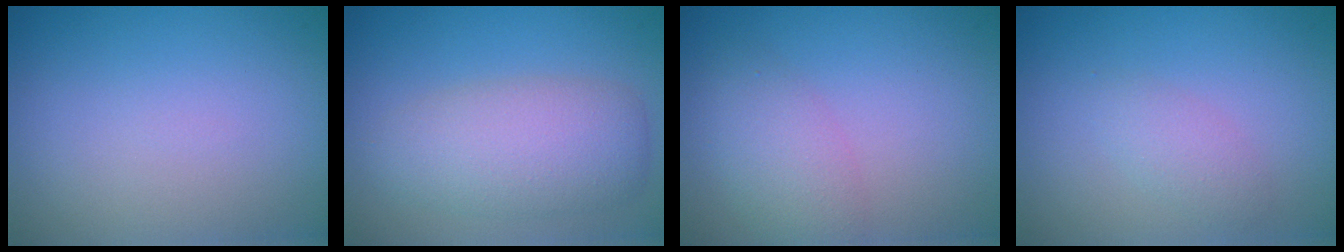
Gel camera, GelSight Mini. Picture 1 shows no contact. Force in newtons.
{"total": 5.3, "press": 5.2, "slide": 0.5}
{"total": 2.9, "press": 2.9, "slide": 0.1}
{"total": 1.6, "press": 1.6, "slide": 0.0}